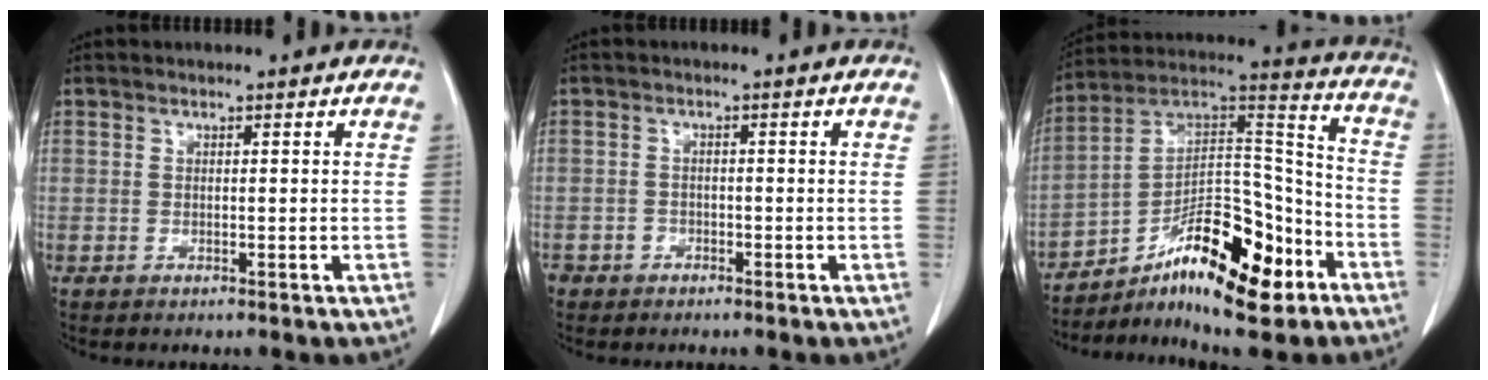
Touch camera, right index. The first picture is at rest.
{"total": 2.6, "force": [-1.8, 1.9, 0.2], "torque": [-0.005, 0.006, -0.034]}
{"total": 19.4, "force": [-9.9, 5.9, 15.6], "torque": [-0.266, 0.027, -0.156]}